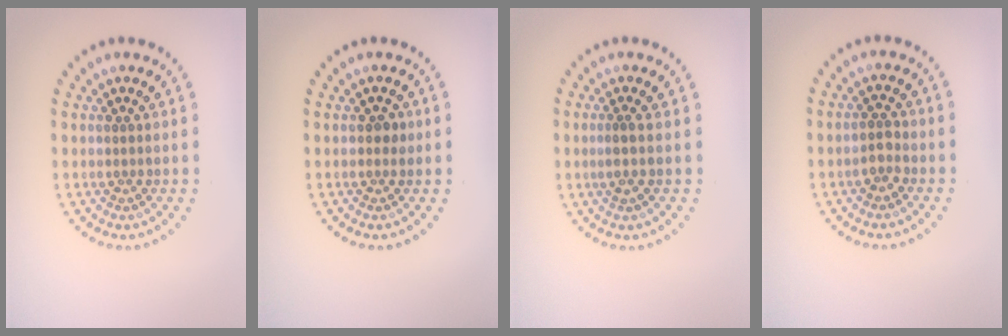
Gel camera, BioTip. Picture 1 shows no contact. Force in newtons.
{"total": 1.2, "press": 1.2, "slide": 0.1}
{"total": 1.0, "press": 0.7, "slide": 0.7}
{"total": 1.5, "press": 1.4, "slide": 0.5}